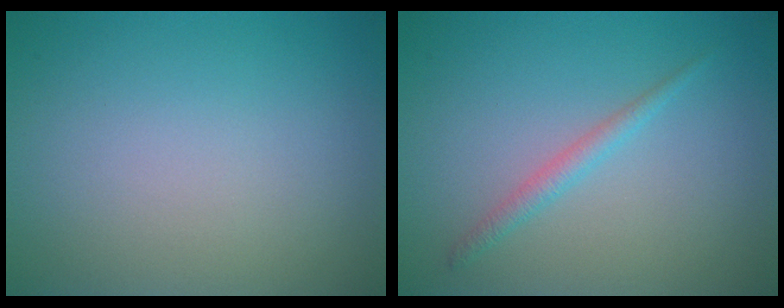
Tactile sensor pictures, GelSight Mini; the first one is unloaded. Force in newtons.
{"total": 1.4, "press": 1.4, "slide": 0.1}